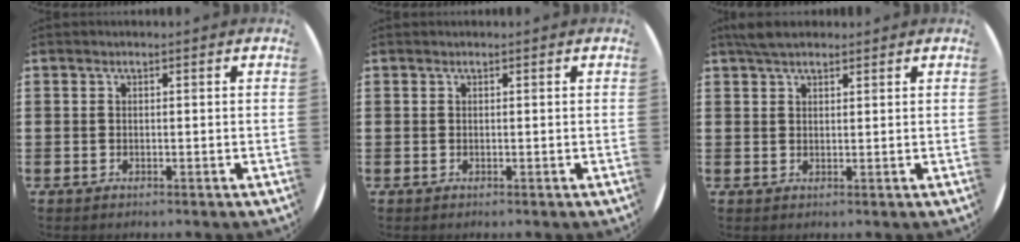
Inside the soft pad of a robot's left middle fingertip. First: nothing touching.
{"total": 0.0}
{"total": 3.0, "force": [2.6, 1.1, 1.0], "torque": [-0.017, 0.004, 0.048]}